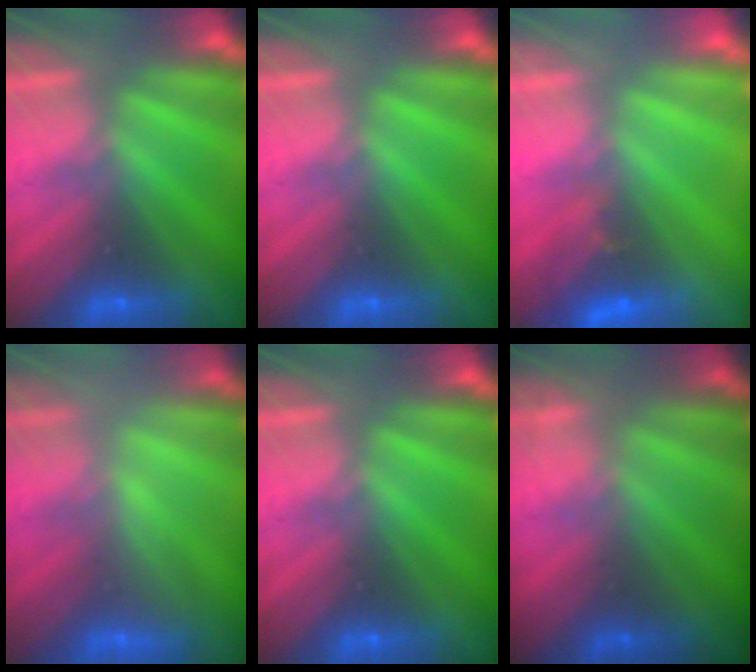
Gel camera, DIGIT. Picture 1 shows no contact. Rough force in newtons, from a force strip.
{"total": 0.0}
{"total": 2.7}
{"total": 2.3}
{"total": 0.0}
{"total": 1.9}